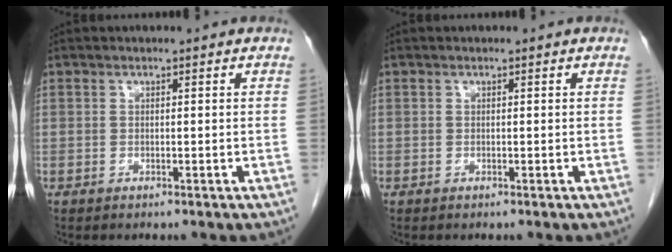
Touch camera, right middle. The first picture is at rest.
{"total": 0.0}